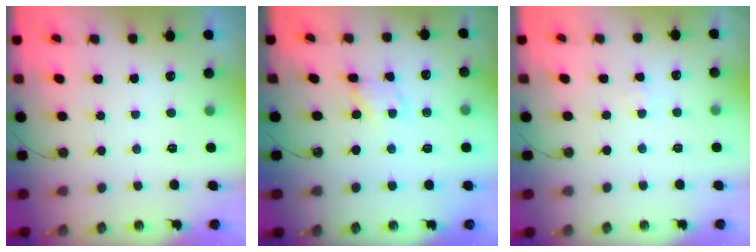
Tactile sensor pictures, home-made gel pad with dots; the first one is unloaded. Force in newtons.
{"total": 2.1, "press": 2.1, "slide": 0.3}
{"total": 2.5, "press": 2.5, "slide": 0.5}